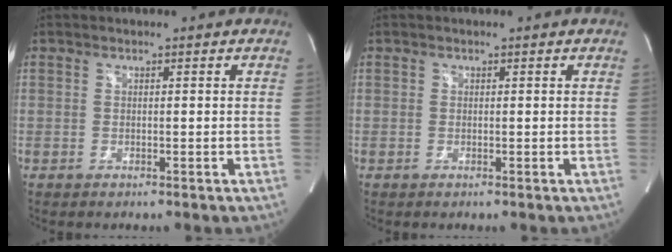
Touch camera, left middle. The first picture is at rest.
{"total": 0.0}